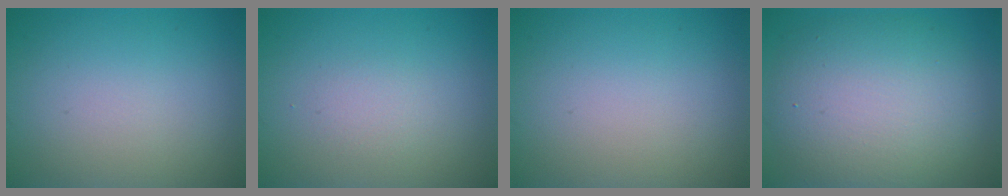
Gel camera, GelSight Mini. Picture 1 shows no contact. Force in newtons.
{"total": 1.1, "press": 1.1, "slide": 0.1}
{"total": 0.0}
{"total": 9.2, "press": 9.1, "slide": 0.8}